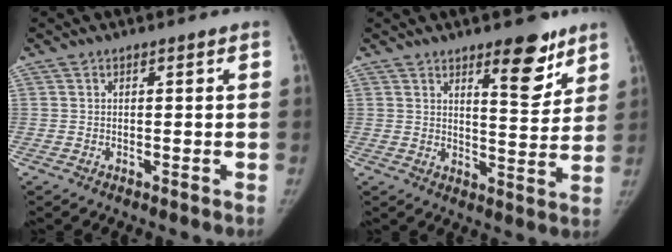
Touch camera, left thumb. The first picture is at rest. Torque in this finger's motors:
{"motor_torque": [0.45, -0.21, 0.74, -0.80, 0.25]}